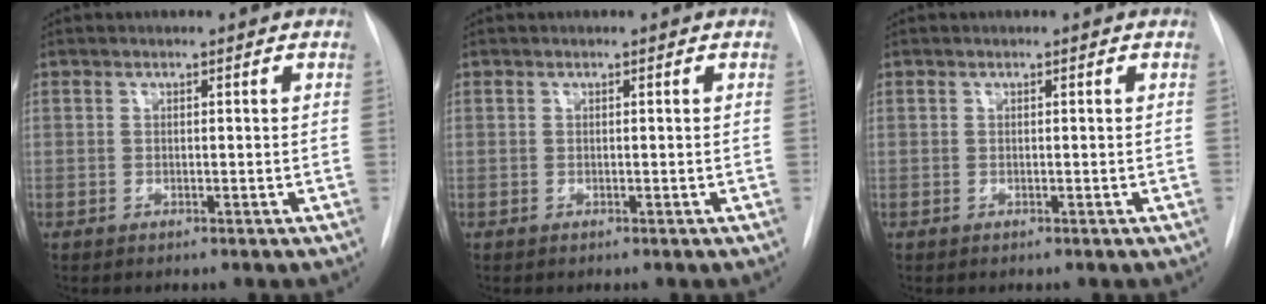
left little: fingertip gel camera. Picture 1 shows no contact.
{"total": 0.0}
{"total": 0.0}